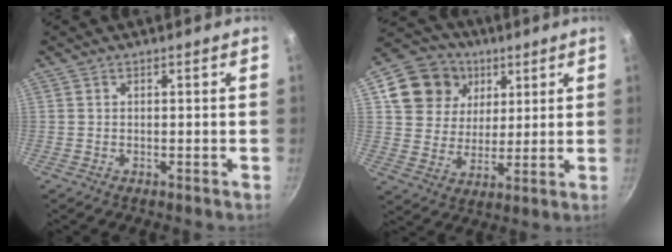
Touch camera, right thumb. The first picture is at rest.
{"total": 14.2, "force": [5.6, 11.8, 5.5], "torque": [-0.070, -0.009, 0.094]}